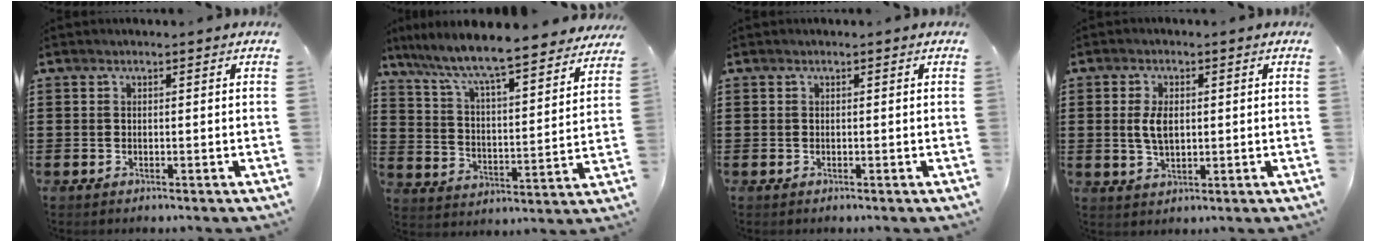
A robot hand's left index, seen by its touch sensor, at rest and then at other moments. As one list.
[{"total": 7.3, "force": [6.7, -0.1, 2.9], "torque": [-0.087, -0.054, 0.108]}, {"total": 0.0}, {"total": 4.3, "force": [0.5, 2.3, 3.5], "torque": [-0.089, 0.003, 0.003]}]